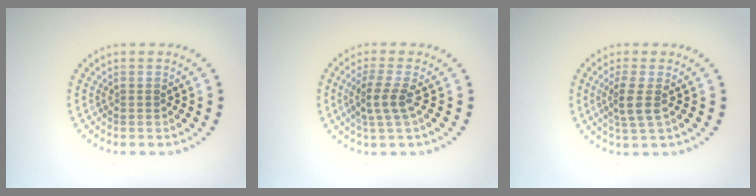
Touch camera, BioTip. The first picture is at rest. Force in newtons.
{"total": 2.4, "press": 2.1, "slide": 1.2}
{"total": 2.4, "press": 1.9, "slide": 1.5}